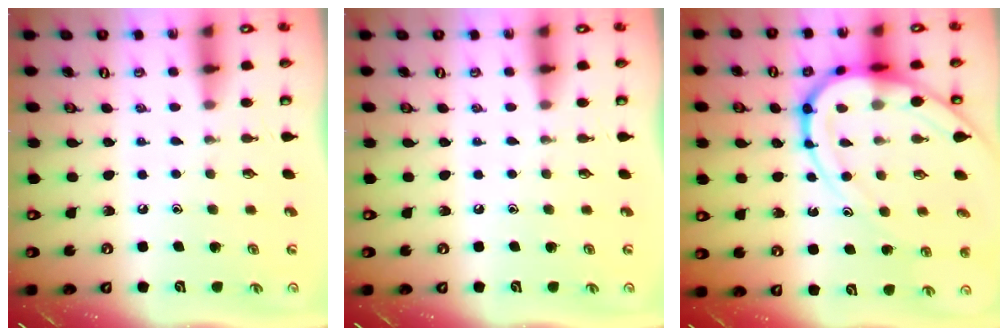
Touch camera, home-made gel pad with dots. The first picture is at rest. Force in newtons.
{"total": 0.0}
{"total": 14.1, "press": 14.1, "slide": 1.2}